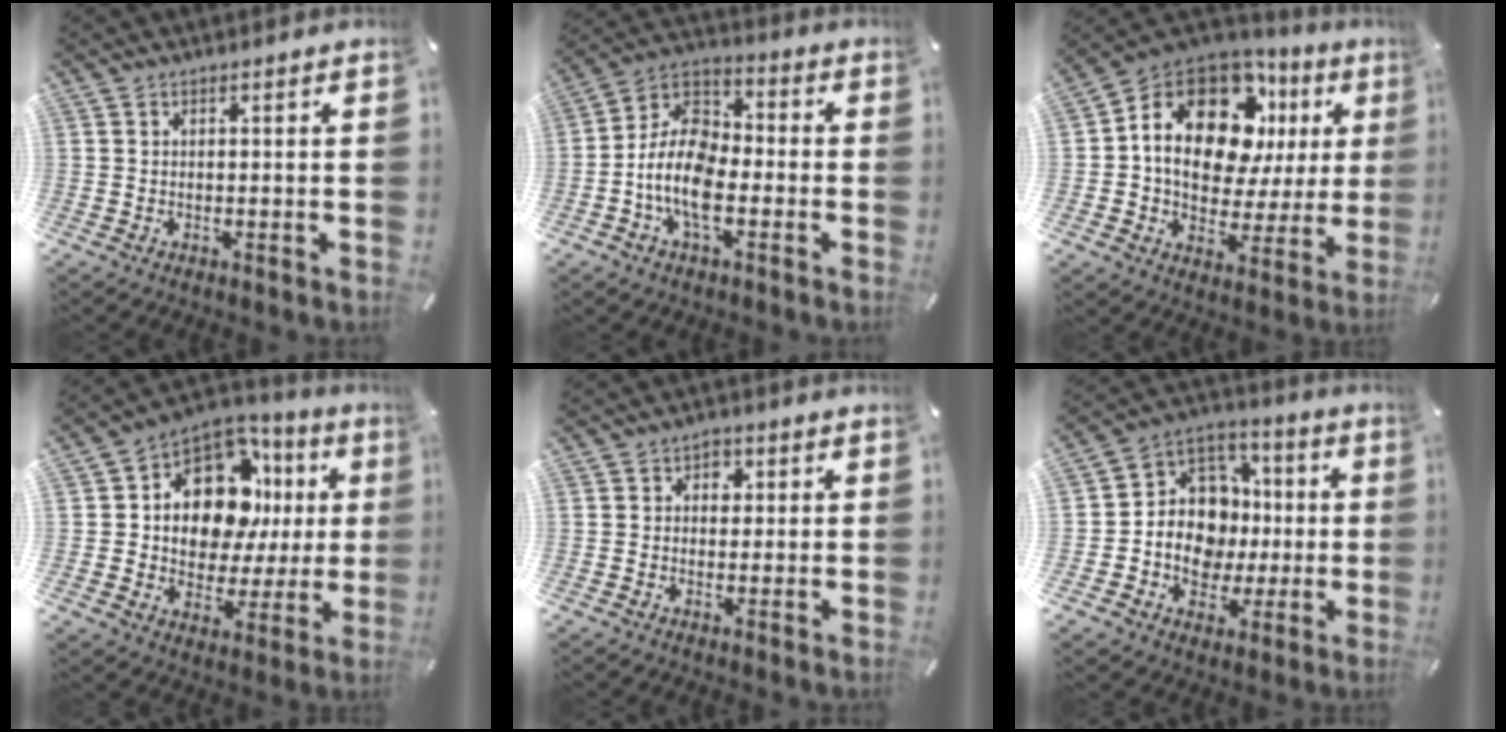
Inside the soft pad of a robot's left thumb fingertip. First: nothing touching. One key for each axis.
{"total": 13.0, "fx": -5.0, "fy": 7.7, "fz": 9.2, "tx": -0.204, "ty": 0.013, "tz": -0.099}
{"total": 18.5, "fx": 6.3, "fy": 12.3, "fz": 12.3, "tx": -0.213, "ty": -0.034, "tz": 0.108}
{"total": 15.1, "fx": 4.4, "fy": 11.0, "fz": 9.4, "tx": -0.157, "ty": -0.030, "tz": 0.081}
{"total": 2.9, "fx": 0.3, "fy": 2.4, "fz": 1.6, "tx": -0.010, "ty": 0.000, "tz": -0.003}
{"total": 13.4, "fx": -1.3, "fy": 12.2, "fz": 5.3, "tx": -0.090, "ty": -0.008, "tz": -0.011}